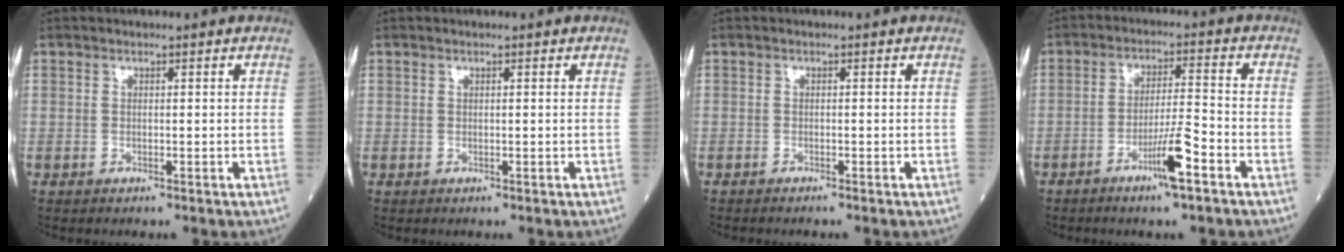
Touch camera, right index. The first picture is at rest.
{"total": 0.0}
{"total": 0.9, "force": [-0.8, -0.1, 0.4], "torque": [-0.007, 0.000, -0.012]}
{"total": 6.8, "force": [-3.8, -0.1, 5.7], "torque": [-0.102, -0.003, -0.069]}